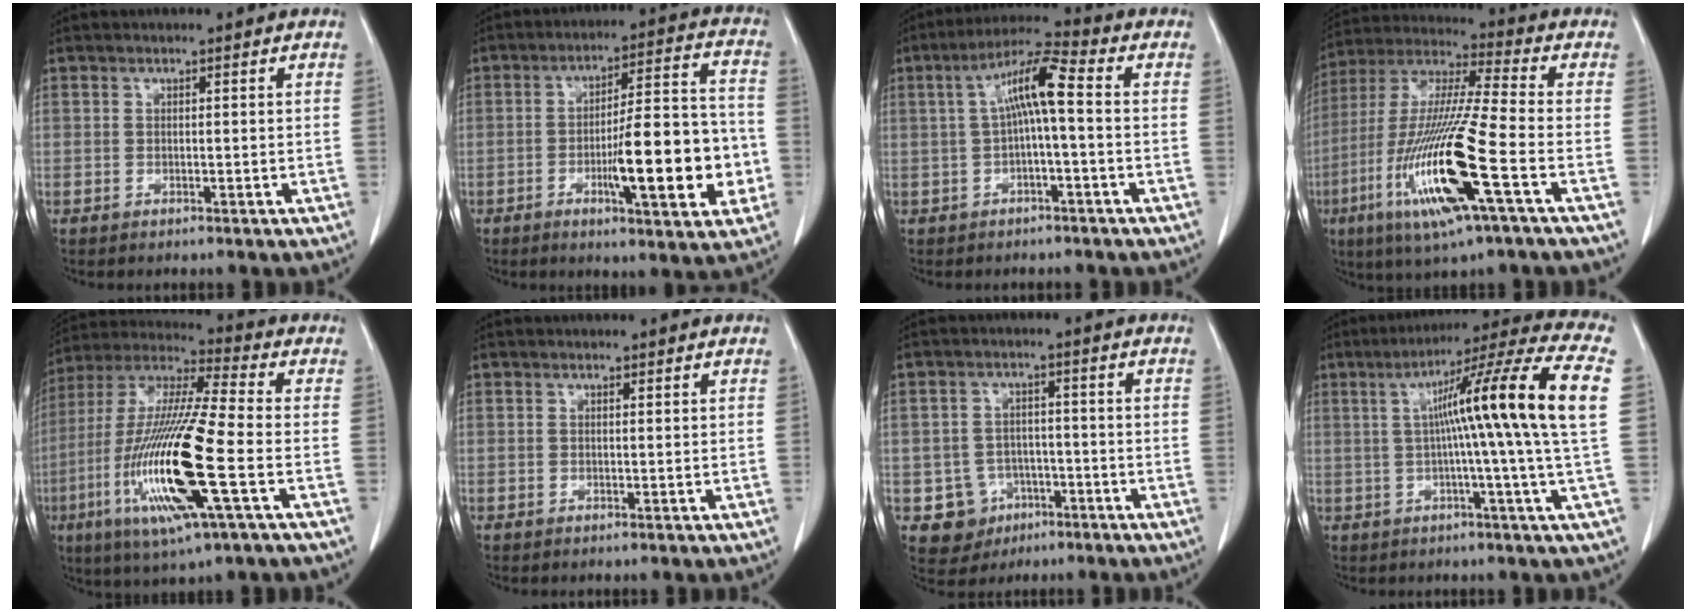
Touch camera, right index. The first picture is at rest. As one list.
[{"total": 16.0, "force": [-4.2, 2.8, 15.2], "torque": [-0.226, 0.010, -0.060]}, {"total": 7.7, "force": [0.4, 0.6, 7.6], "torque": [-0.140, 0.028, 0.006]}, {"total": 19.2, "force": [-6.8, 0.6, 17.9], "torque": [-0.385, -0.028, -0.132]}, {"total": 20.0, "force": [-5.7, 1.3, 19.1], "torque": [-0.411, -0.025, -0.110]}, {"total": 0.0}, {"total": 6.2, "force": [-2.5, 5.6, 1.0], "torque": [-0.014, 0.010, -0.030]}, {"total": 17.8, "force": [2.0, -2.2, 17.5], "torque": [-0.250, 0.017, 0.015]}]